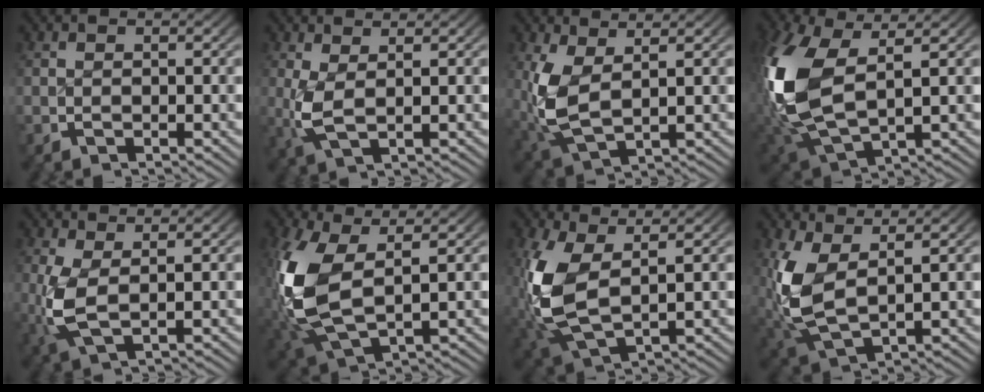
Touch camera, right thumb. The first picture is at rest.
{"total": 3.5, "force": [1.0, 1.6, 3.0], "torque": [-0.081, -0.013, 0.027]}
{"total": 6.3, "force": [1.0, 3.9, 4.9], "torque": [-0.138, -0.026, 0.039]}
{"total": 11.9, "force": [0.6, 7.6, 9.1], "torque": [-0.265, -0.043, 0.045]}
{"total": 4.7, "force": [0.6, 2.5, 3.9], "torque": [-0.109, -0.017, 0.023]}
{"total": 10.7, "force": [0.2, 6.7, 8.3], "torque": [-0.233, -0.042, 0.034]}
{"total": 9.3, "force": [0.3, 5.8, 7.2], "torque": [-0.201, -0.038, 0.035]}
{"total": 8.1, "force": [0.8, 5.1, 6.2], "torque": [-0.174, -0.035, 0.042]}